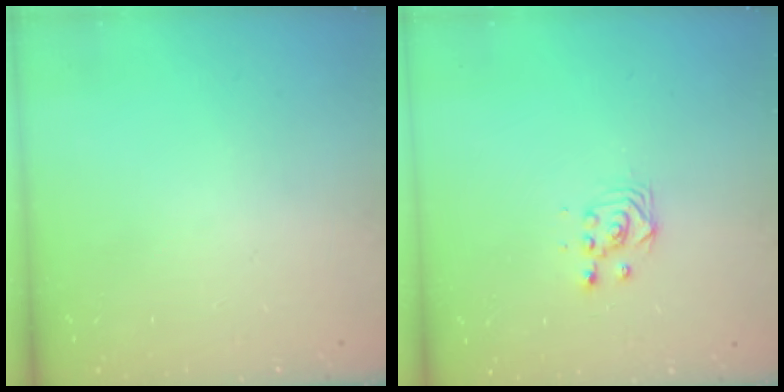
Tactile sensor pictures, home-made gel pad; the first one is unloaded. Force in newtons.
{"total": 3.4, "press": 3.4, "slide": 0.1}